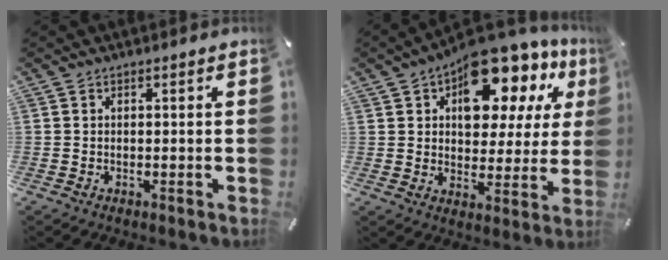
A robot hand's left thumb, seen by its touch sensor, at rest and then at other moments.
{"total": 16.3, "force": [10.1, 9.0, 9.1], "torque": [-0.127, -0.066, 0.178]}